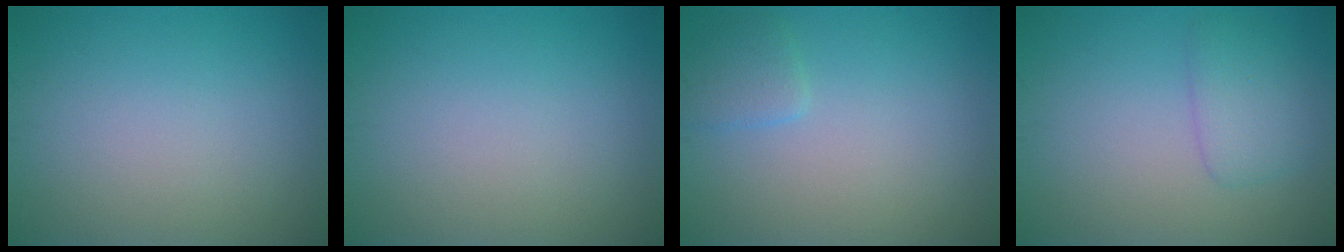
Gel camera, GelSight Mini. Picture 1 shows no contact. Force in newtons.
{"total": 0.0}
{"total": 1.5, "press": 1.5, "slide": 0.2}
{"total": 2.6, "press": 2.6, "slide": 0.1}